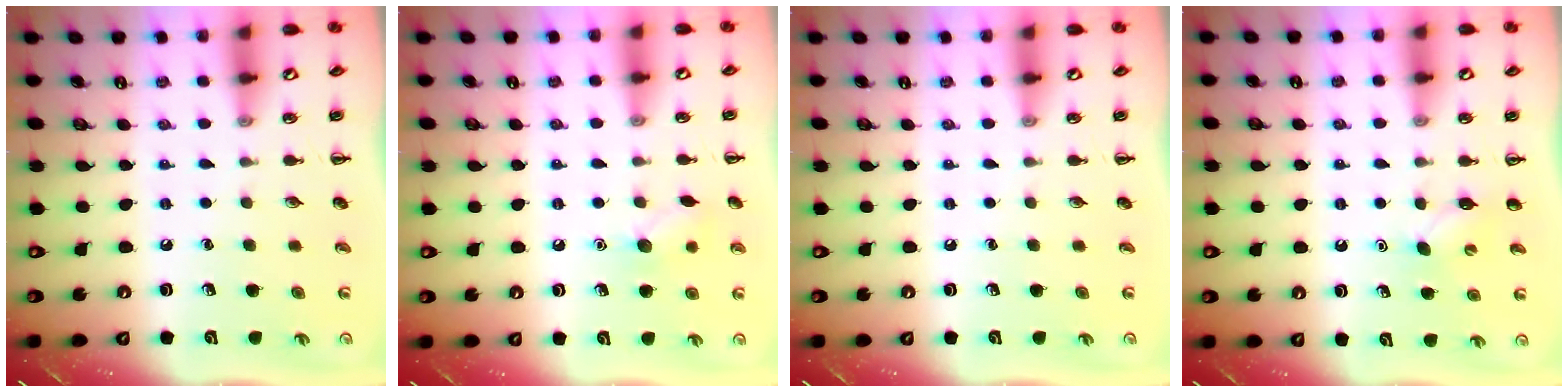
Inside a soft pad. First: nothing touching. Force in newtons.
{"total": 8.5, "press": 8.3, "slide": 1.7}
{"total": 0.0}
{"total": 3.0, "press": 2.9, "slide": 0.7}